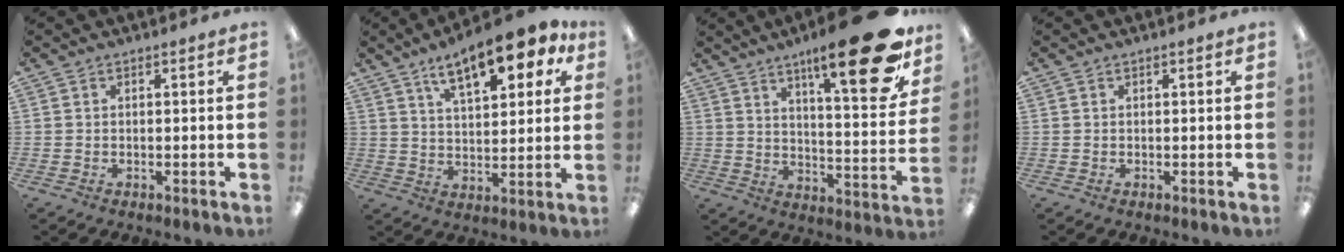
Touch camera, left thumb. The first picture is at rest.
{"total": 14.2, "force": [8.9, 5.7, 9.5], "torque": [-0.144, -0.032, 0.149]}
{"total": 23.6, "force": [14.3, 6.2, 17.6], "torque": [-0.242, -0.093, 0.220]}
{"total": 0.0}